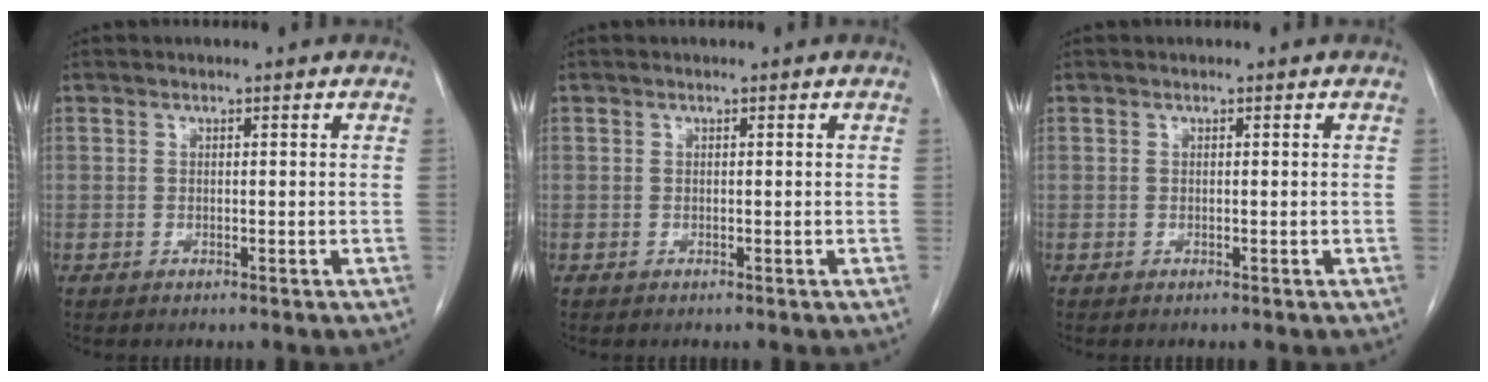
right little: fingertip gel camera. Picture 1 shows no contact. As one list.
[{"total": 0.0}, {"total": 0.0}]